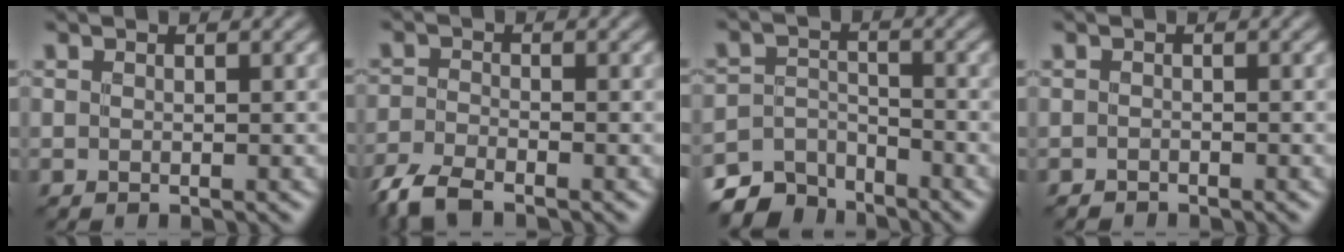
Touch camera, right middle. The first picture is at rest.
{"total": 4.0, "force": [-3.3, 1.1, 2.0], "torque": [-0.042, -0.011, -0.076]}
{"total": 5.3, "force": [-4.7, 2.1, 1.1], "torque": [-0.012, -0.008, -0.089]}
{"total": 0.7, "force": [-0.6, 0.1, 0.0], "torque": [0.002, -0.003, -0.012]}